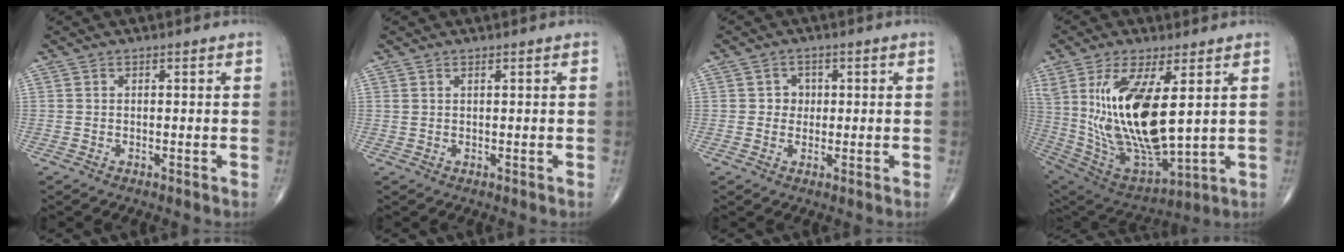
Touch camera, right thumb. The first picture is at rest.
{"total": 0.6, "force": [0.4, 0.2, 0.4], "torque": [-0.012, 0.006, 0.009]}
{"total": 2.6, "force": [0.3, 2.4, 1.0], "torque": [0.004, 0.005, 0.000]}
{"total": 22.1, "force": [4.0, 8.8, 19.8], "torque": [-0.392, -0.034, 0.096]}